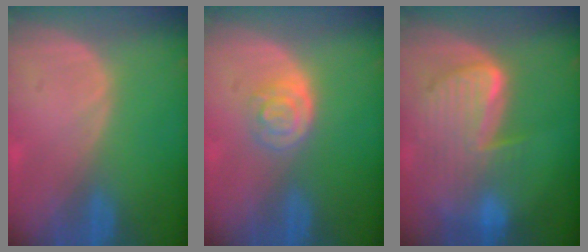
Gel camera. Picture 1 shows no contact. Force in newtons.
{"total": 3.9, "press": 3.6, "slide": 1.5}
{"total": 9.9, "press": 8.5, "slide": 5.1}